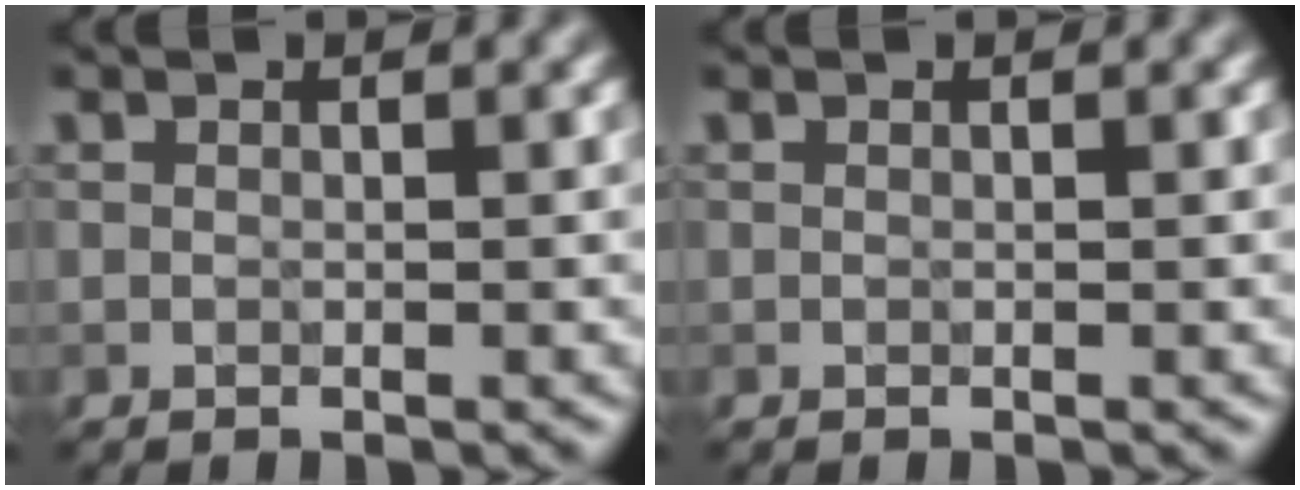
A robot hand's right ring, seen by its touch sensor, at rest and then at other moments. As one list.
[{"total": 0.0}]